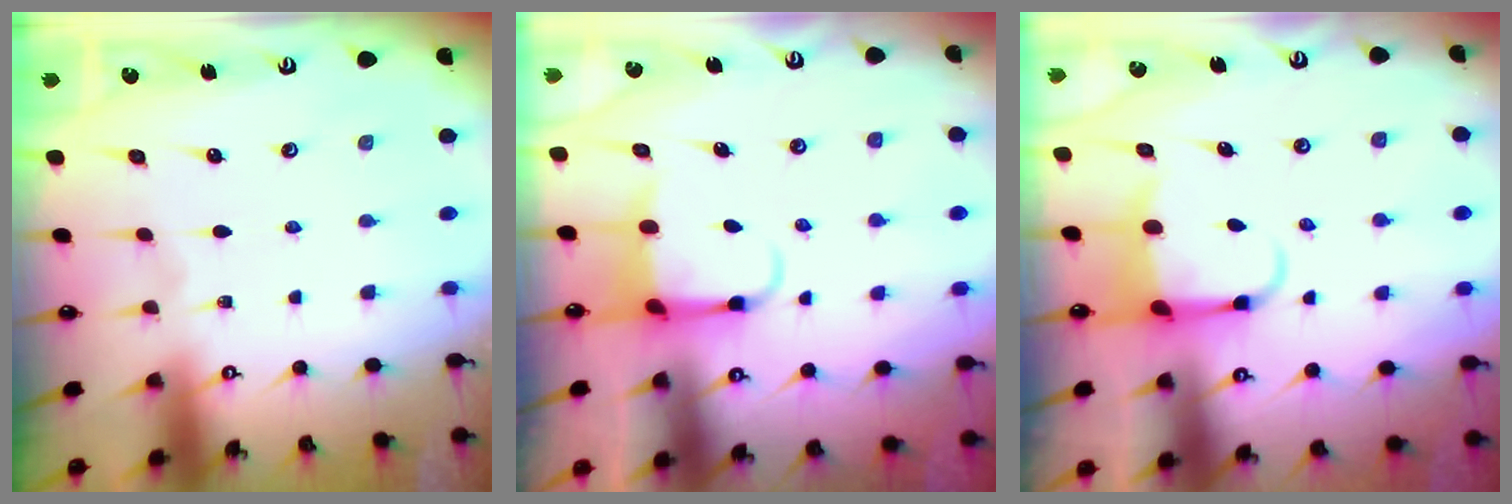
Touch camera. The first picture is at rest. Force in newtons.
{"total": 3.9, "press": 3.8, "slide": 0.7}
{"total": 3.9, "press": 3.8, "slide": 1.1}